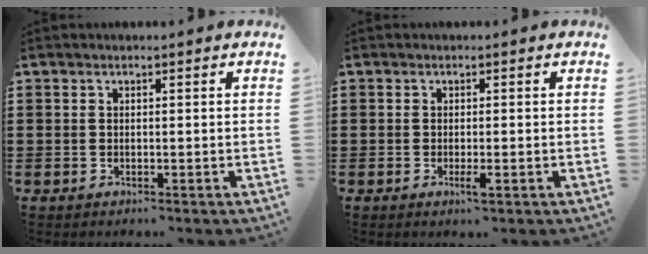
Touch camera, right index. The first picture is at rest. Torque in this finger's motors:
{"motor_torque": [0.38, -0.01, 0.00, 0.01]}